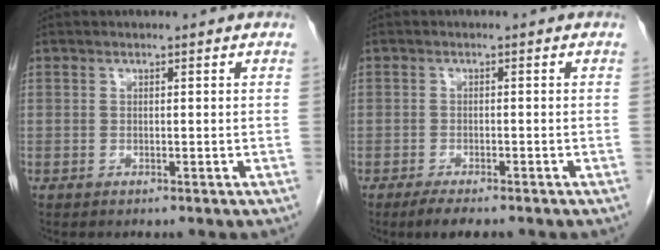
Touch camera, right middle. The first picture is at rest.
{"total": 3.4, "force": [-2.6, 0.7, 2.1], "torque": [-0.039, -0.009, -0.038]}